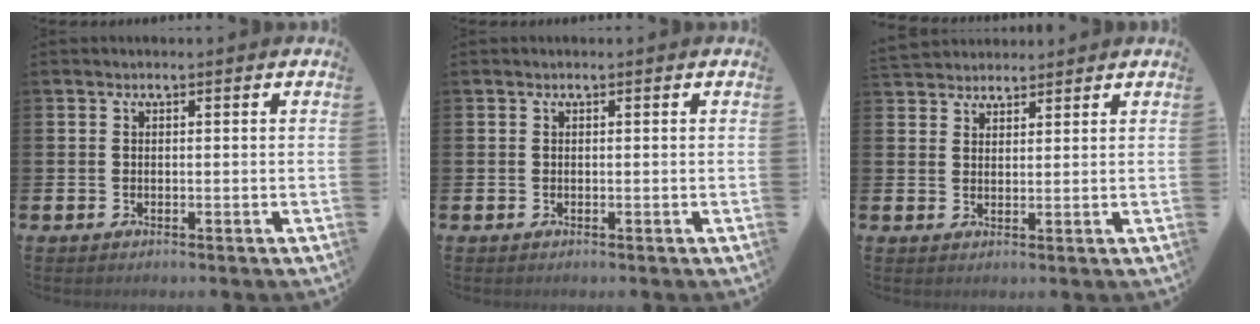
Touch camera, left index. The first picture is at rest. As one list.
[{"total": 0.0}, {"total": 3.1, "force": [2.9, 1.0, -0.2], "torque": [0.000, -0.010, 0.054]}]